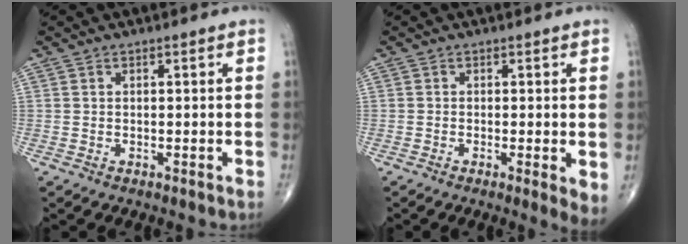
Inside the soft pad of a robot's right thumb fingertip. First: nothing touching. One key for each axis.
{"total": 3.5, "fx": -0.4, "fy": 0.7, "fz": 3.4, "tx": -0.055, "ty": -0.014, "tz": -0.012}